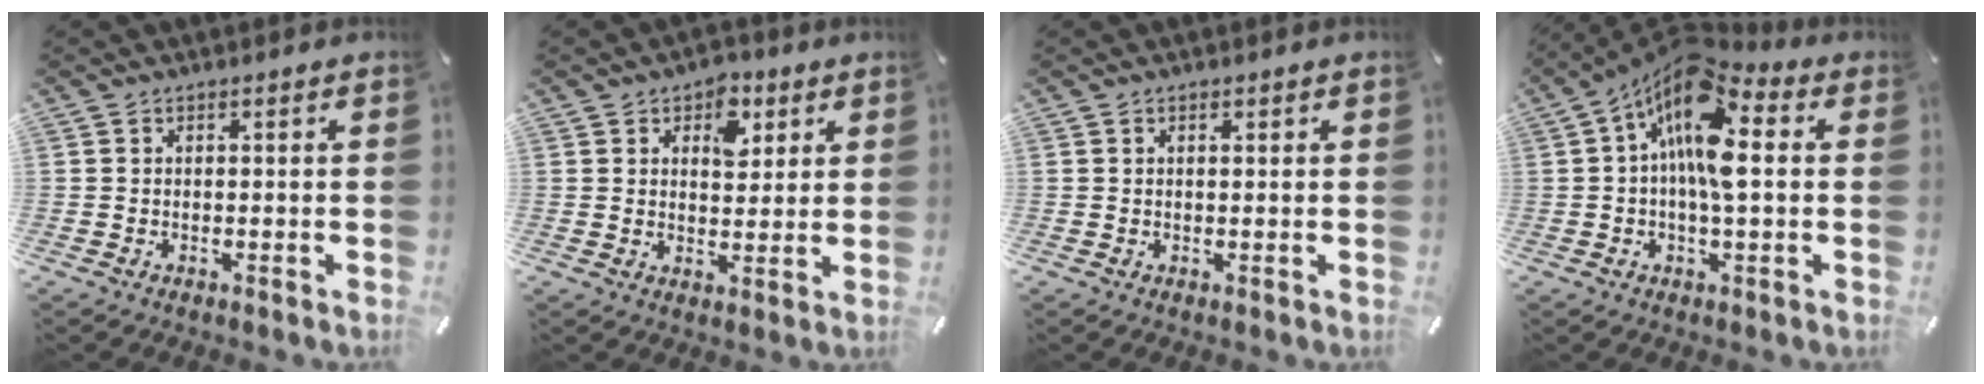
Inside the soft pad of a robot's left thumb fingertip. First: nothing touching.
{"total": 6.5, "force": [3.1, 4.5, 3.6], "torque": [-0.025, -0.008, 0.045]}
{"total": 0.7, "force": [0.3, 0.4, 0.5], "torque": [-0.011, 0.002, 0.004]}
{"total": 15.1, "force": [2.7, 6.4, 13.3], "torque": [-0.242, -0.028, 0.046]}